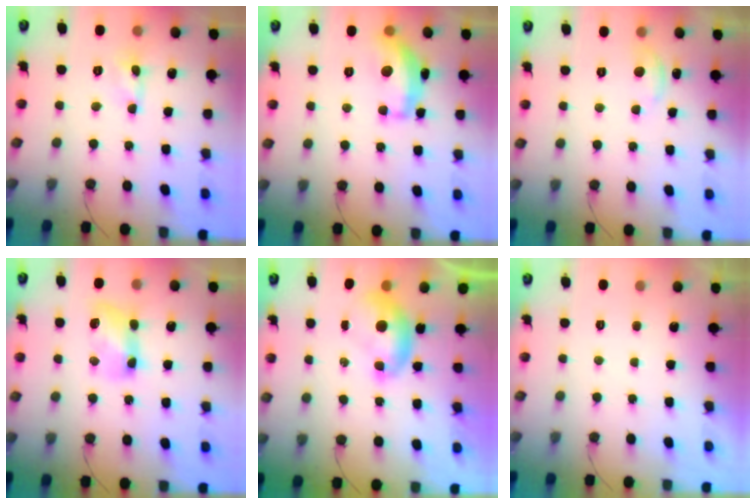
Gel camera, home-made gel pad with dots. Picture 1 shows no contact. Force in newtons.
{"total": 14.1, "press": 14.1, "slide": 0.5}
{"total": 5.9, "press": 5.9, "slide": 0.8}
{"total": 9.6, "press": 9.6, "slide": 0.2}
{"total": 6.8, "press": 6.7, "slide": 0.4}
{"total": 0.0}